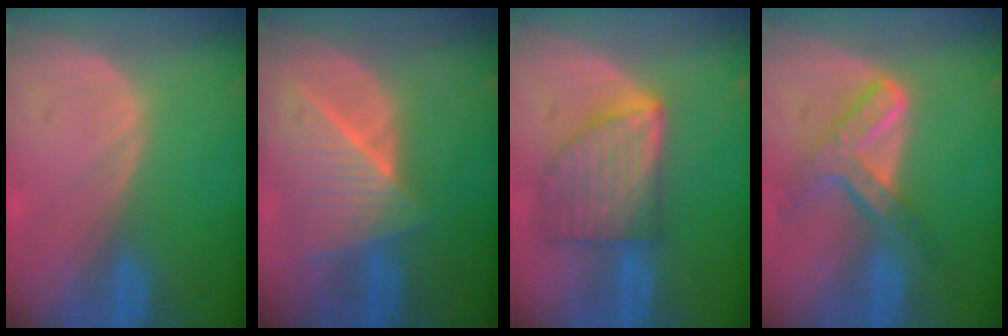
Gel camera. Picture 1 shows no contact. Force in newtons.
{"total": 7.7, "press": 7.2, "slide": 2.7}
{"total": 8.1, "press": 8.1, "slide": 0.3}
{"total": 7.3, "press": 6.1, "slide": 4.0}